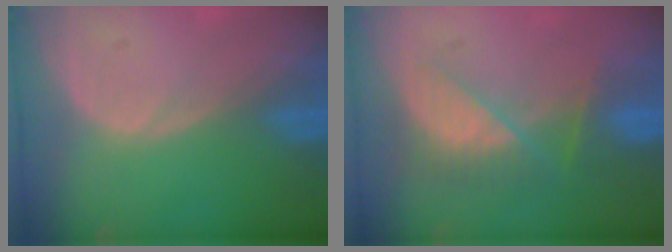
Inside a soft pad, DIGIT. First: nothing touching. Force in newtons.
{"total": 7.9, "press": 7.0, "slide": 3.7}